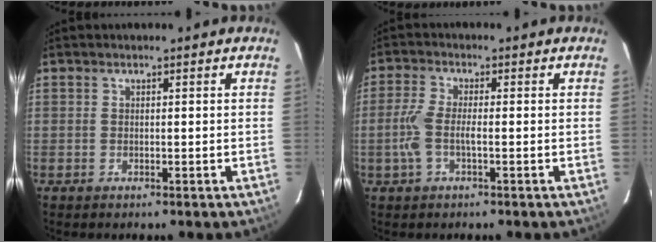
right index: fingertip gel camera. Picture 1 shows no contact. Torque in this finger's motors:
{"motor_torque": [0.57, -0.27, 0.50, 0.13]}